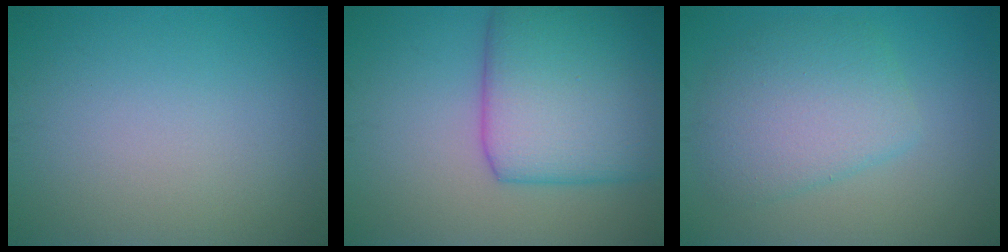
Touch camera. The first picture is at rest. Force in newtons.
{"total": 10.0, "press": 10.0, "slide": 0.2}
{"total": 5.0, "press": 5.0, "slide": 0.2}